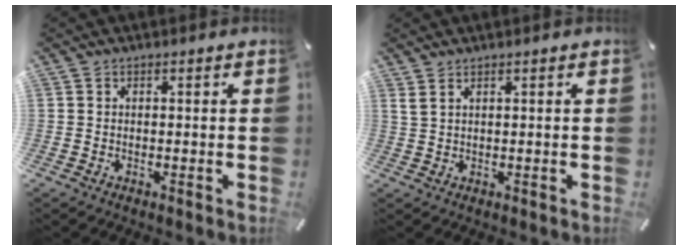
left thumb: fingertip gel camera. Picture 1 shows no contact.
{"total": 1.2, "force": [0.9, 0.1, 0.8], "torque": [-0.018, -0.001, 0.016]}